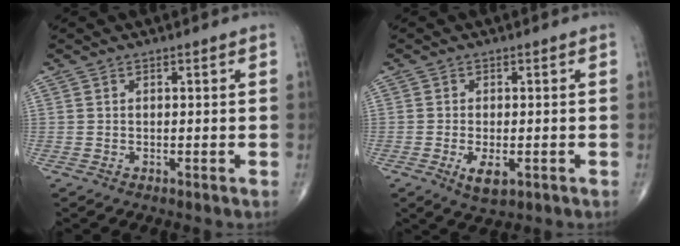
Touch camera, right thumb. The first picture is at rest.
{"total": 4.2, "force": [-1.5, 1.9, 3.4], "torque": [-0.061, -0.008, -0.020]}